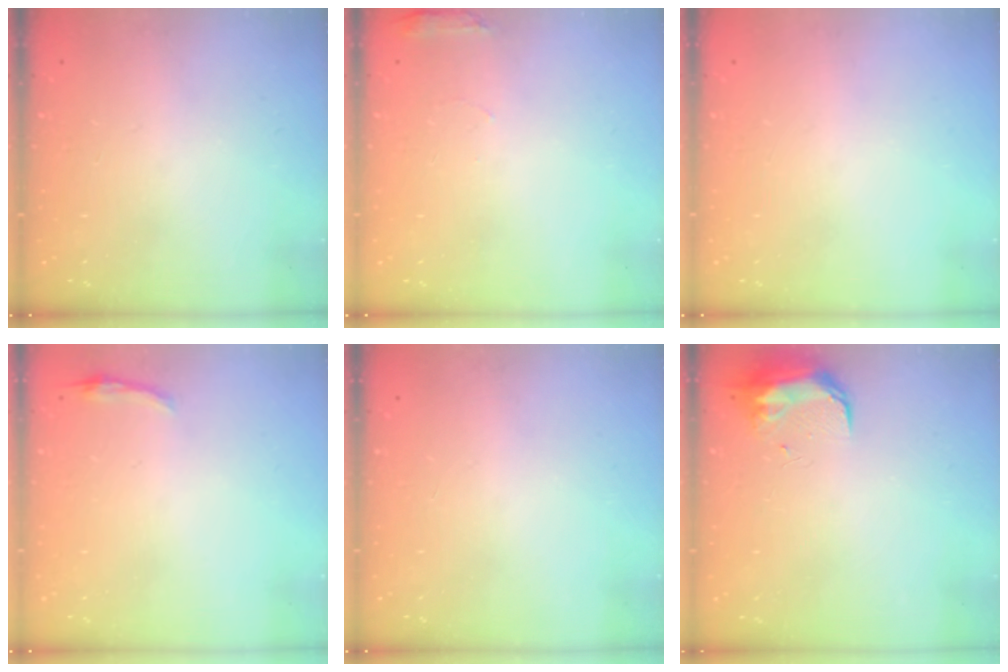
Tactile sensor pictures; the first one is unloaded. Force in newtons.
{"total": 5.2, "press": 5.0, "slide": 1.3}
{"total": 0.0}
{"total": 3.1, "press": 3.0, "slide": 0.7}
{"total": 0.0}
{"total": 8.7, "press": 8.7, "slide": 0.6}